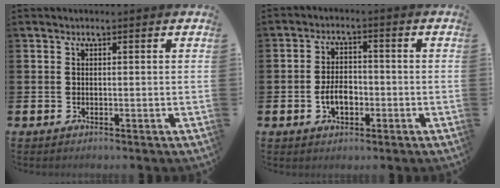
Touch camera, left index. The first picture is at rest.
{"total": 4.1, "force": [-1.3, 2.5, 3.0], "torque": [-0.043, 0.003, -0.027]}